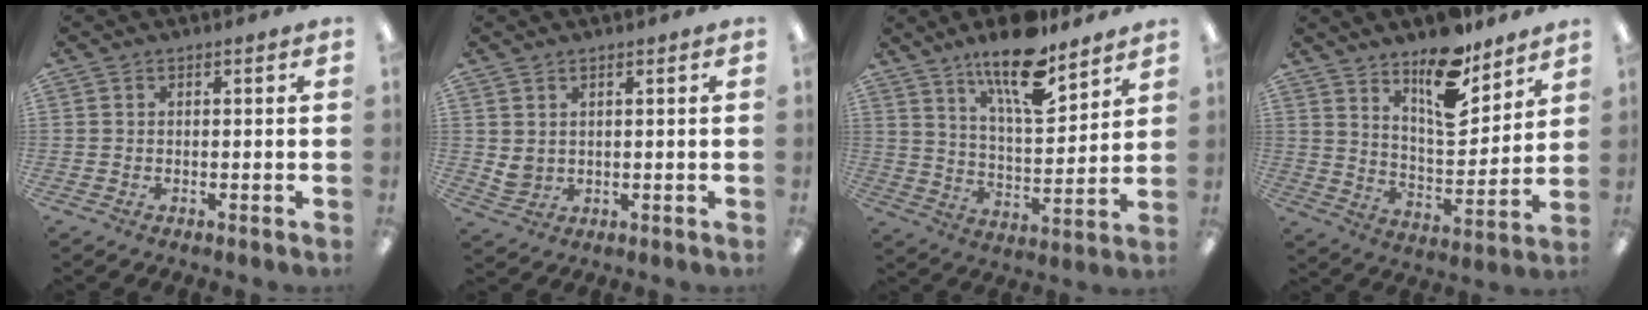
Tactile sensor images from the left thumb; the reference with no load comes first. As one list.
[{"total": 3.0, "force": [1.8, 2.1, 0.9], "torque": [-0.014, -0.007, 0.034]}, {"total": 16.0, "force": [11.6, 4.9, 9.8], "torque": [-0.161, -0.065, 0.194]}, {"total": 14.6, "force": [10.6, 5.3, 8.4], "torque": [-0.126, -0.072, 0.183]}]